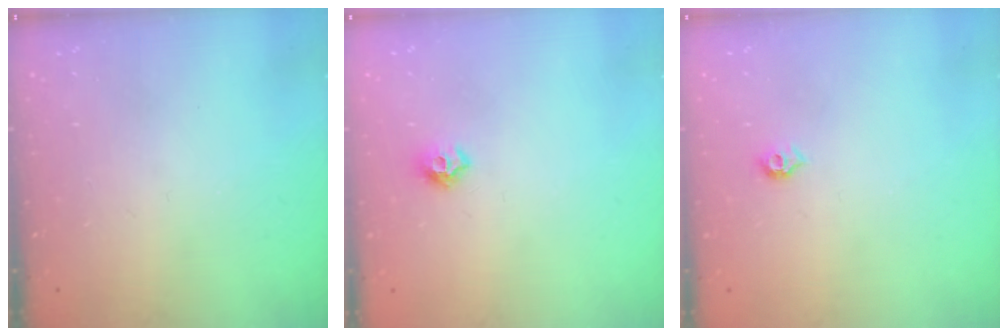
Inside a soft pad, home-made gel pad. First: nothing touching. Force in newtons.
{"total": 7.2, "press": 7.2, "slide": 0.7}
{"total": 5.3, "press": 5.2, "slide": 0.8}